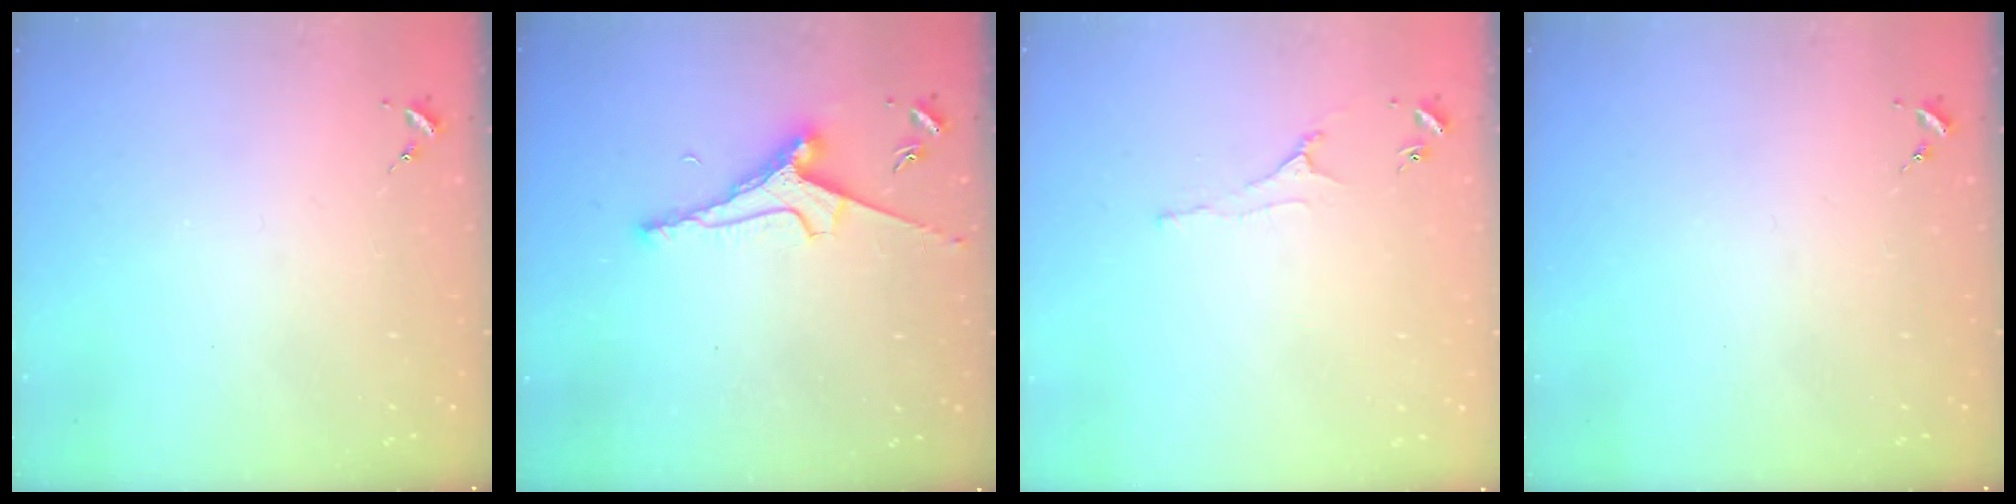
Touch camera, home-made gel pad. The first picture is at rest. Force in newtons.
{"total": 7.5, "press": 7.4, "slide": 1.1}
{"total": 3.0, "press": 2.9, "slide": 0.6}
{"total": 0.0}